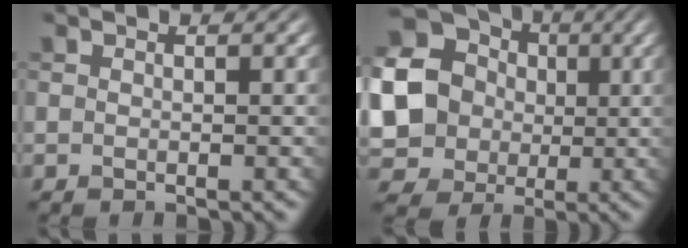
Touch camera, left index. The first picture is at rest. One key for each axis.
{"total": 23.2, "fx": 2.3, "fy": 21.7, "fz": 7.9, "tx": -0.222, "ty": 0.002, "tz": -0.003}